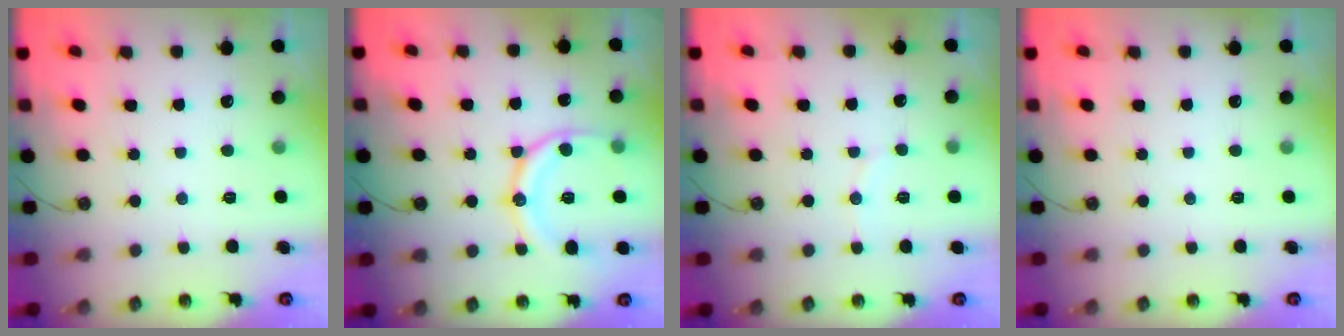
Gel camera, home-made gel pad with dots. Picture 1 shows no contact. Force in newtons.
{"total": 14.5, "press": 14.5, "slide": 1.3}
{"total": 2.9, "press": 2.9, "slide": 0.3}
{"total": 0.0}